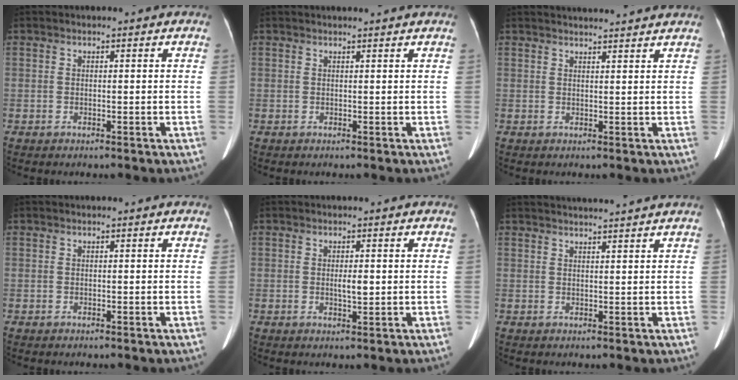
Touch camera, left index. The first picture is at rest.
{"total": 3.4, "force": [3.2, -0.4, 1.1], "torque": [-0.013, 0.016, 0.037]}
{"total": 8.6, "force": [8.2, -0.4, 2.2], "torque": [-0.031, 0.019, 0.090]}
{"total": 0.0}
{"total": 2.1, "force": [0.1, 0.5, 2.0], "torque": [-0.036, -0.001, 0.002]}
{"total": 8.7, "force": [8.1, -1.5, 2.7], "torque": [-0.033, 0.007, 0.096]}